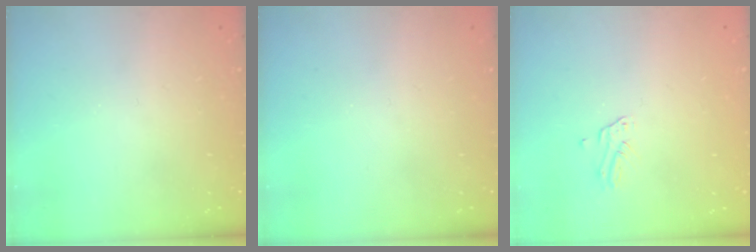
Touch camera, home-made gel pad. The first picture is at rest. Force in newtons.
{"total": 0.0}
{"total": 1.3, "press": 1.3, "slide": 0.1}